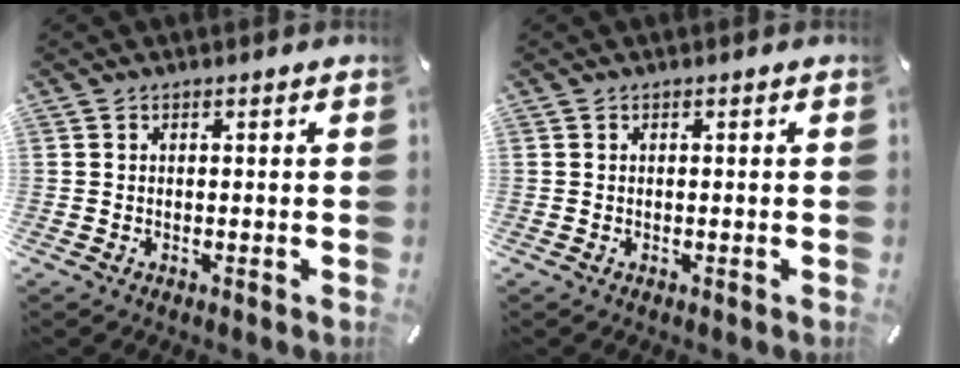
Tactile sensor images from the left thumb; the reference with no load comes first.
{"total": 0.0}